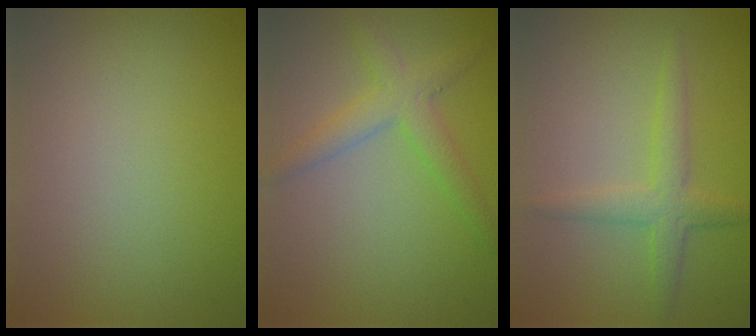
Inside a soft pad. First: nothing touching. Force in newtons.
{"total": 3.2, "press": 3.2, "slide": 0.1}
{"total": 2.6, "press": 2.6, "slide": 0.1}